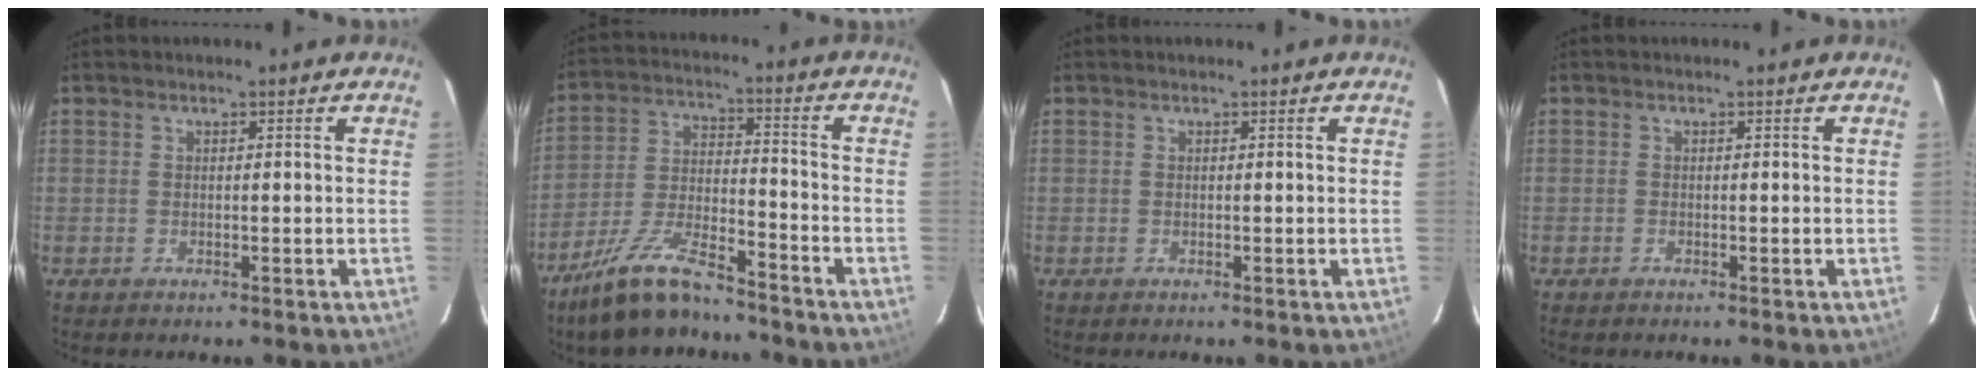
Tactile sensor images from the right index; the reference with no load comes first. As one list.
[{"total": 13.3, "force": [-11.0, 3.1, 6.9], "torque": [-0.151, -0.007, -0.200]}, {"total": 0.0}, {"total": 0.0}]